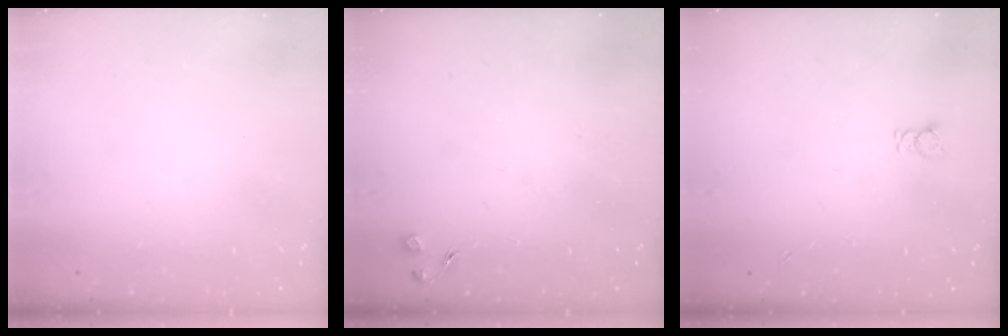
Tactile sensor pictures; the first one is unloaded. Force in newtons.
{"total": 5.6, "press": 5.5, "slide": 0.8}
{"total": 2.0, "press": 2.0, "slide": 0.3}